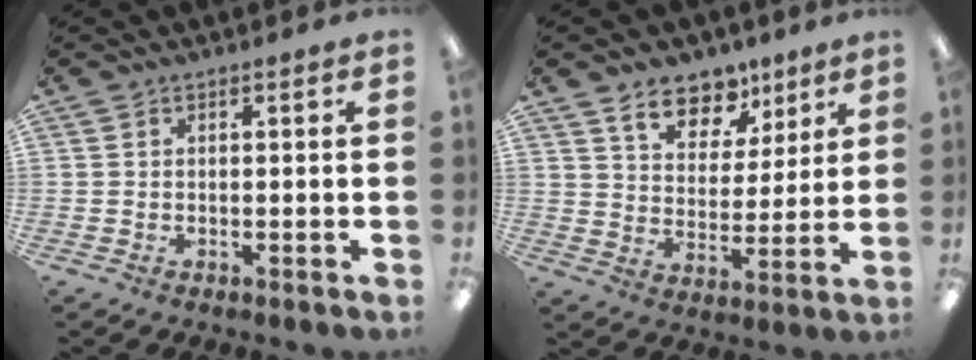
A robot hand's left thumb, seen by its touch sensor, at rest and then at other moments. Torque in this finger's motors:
{"motor_torque": [1.53, 0.87, 0.92, -0.74, 0.02]}